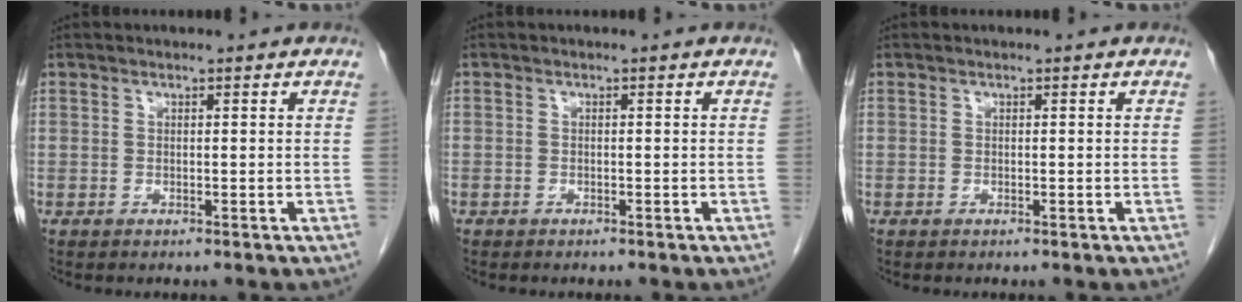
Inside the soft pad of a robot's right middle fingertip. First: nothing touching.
{"total": 0.5, "force": [-0.4, 0.4, 0.0], "torque": [-0.008, 0.002, -0.009]}
{"total": 0.0}